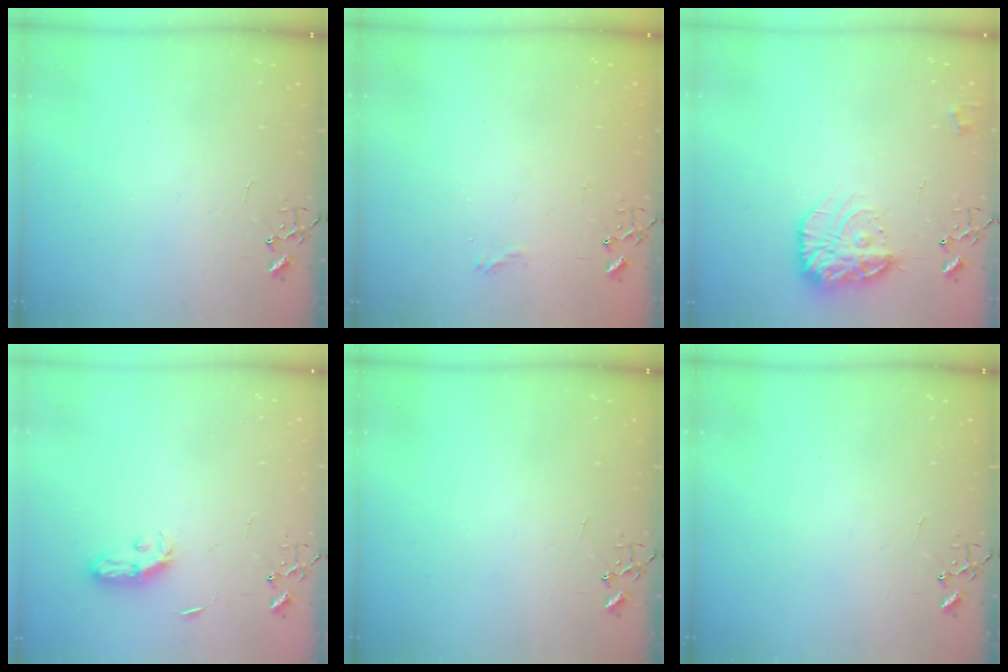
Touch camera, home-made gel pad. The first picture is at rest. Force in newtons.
{"total": 7.0, "press": 7.0, "slide": 0.8}
{"total": 17.7, "press": 17.6, "slide": 1.0}
{"total": 7.0, "press": 6.9, "slide": 0.5}
{"total": 0.0}
{"total": 0.0}